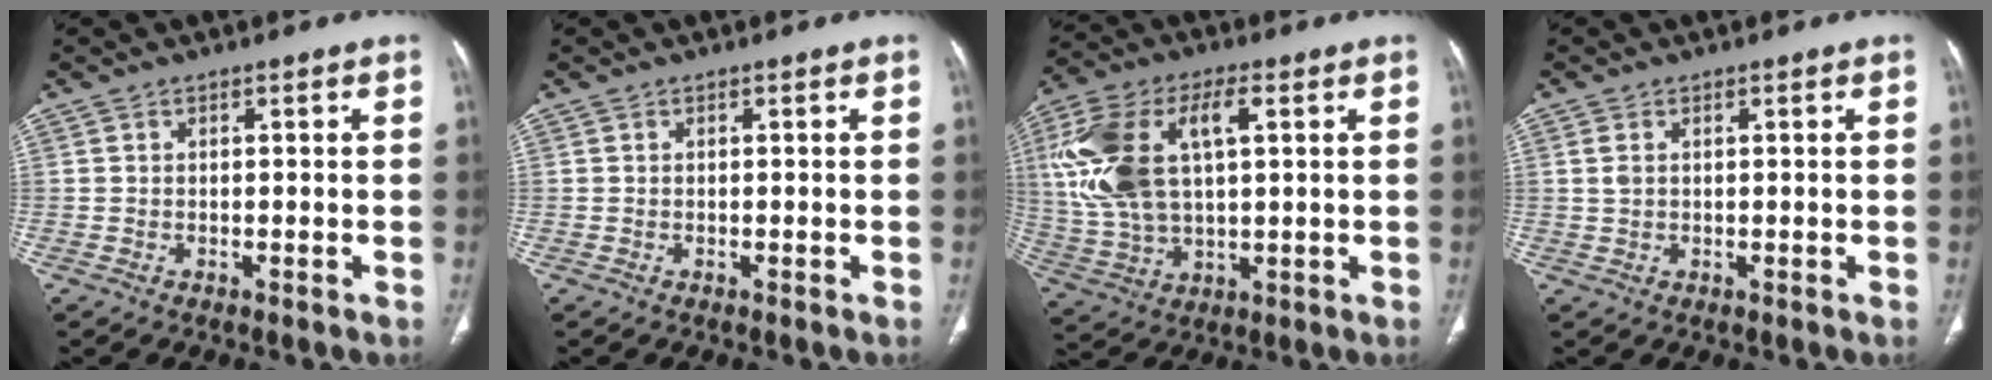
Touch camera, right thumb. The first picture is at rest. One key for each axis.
{"total": 0.0}
{"total": 18.4, "fx": 4.2, "fy": 9.4, "fz": 15.2, "tx": -0.322, "ty": 0.012, "tz": 0.081}
{"total": 1.6, "fx": 0.5, "fy": 0.9, "fz": 1.2, "tx": -0.032, "ty": 0.005, "tz": 0.016}